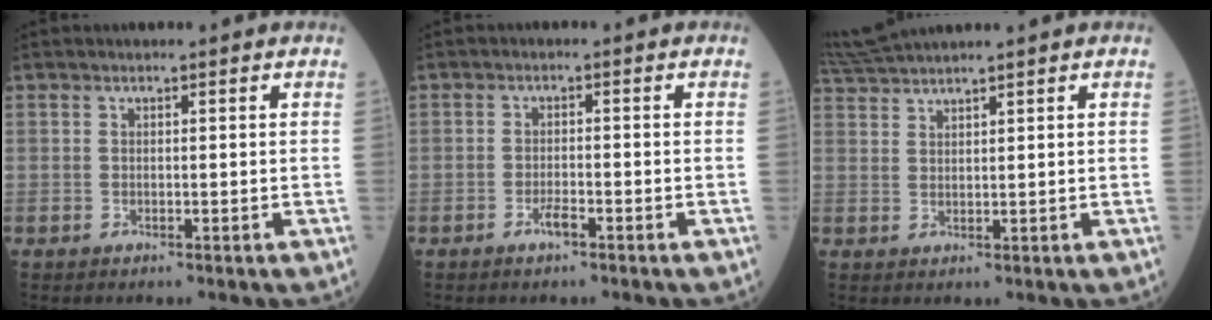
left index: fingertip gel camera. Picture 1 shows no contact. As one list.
[{"total": 1.9, "force": [-1.4, 0.3, 1.3], "torque": [-0.027, -0.005, -0.028]}, {"total": 4.8, "force": [4.5, -1.1, 1.5], "torque": [-0.044, 0.017, 0.095]}]